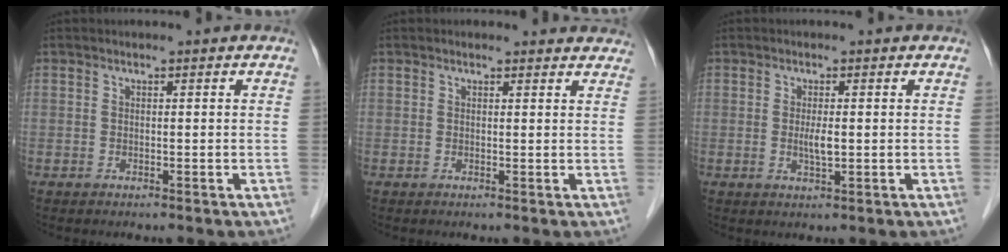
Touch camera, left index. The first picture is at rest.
{"total": 4.3, "force": [4.1, 1.2, 0.4], "torque": [0.004, 0.001, 0.026]}
{"total": 2.1, "force": [0.0, 0.4, 2.1], "torque": [-0.044, -0.003, 0.001]}